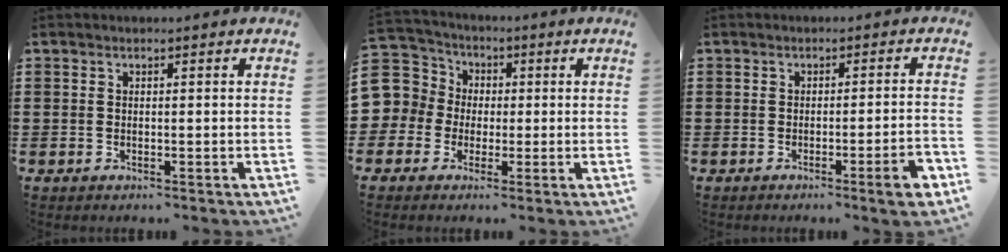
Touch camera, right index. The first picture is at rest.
{"total": 6.6, "force": [-0.8, 6.5, 0.6], "torque": [-0.064, 0.001, -0.024]}
{"total": 4.4, "force": [-2.0, 0.2, 3.9], "torque": [-0.060, -0.009, -0.030]}